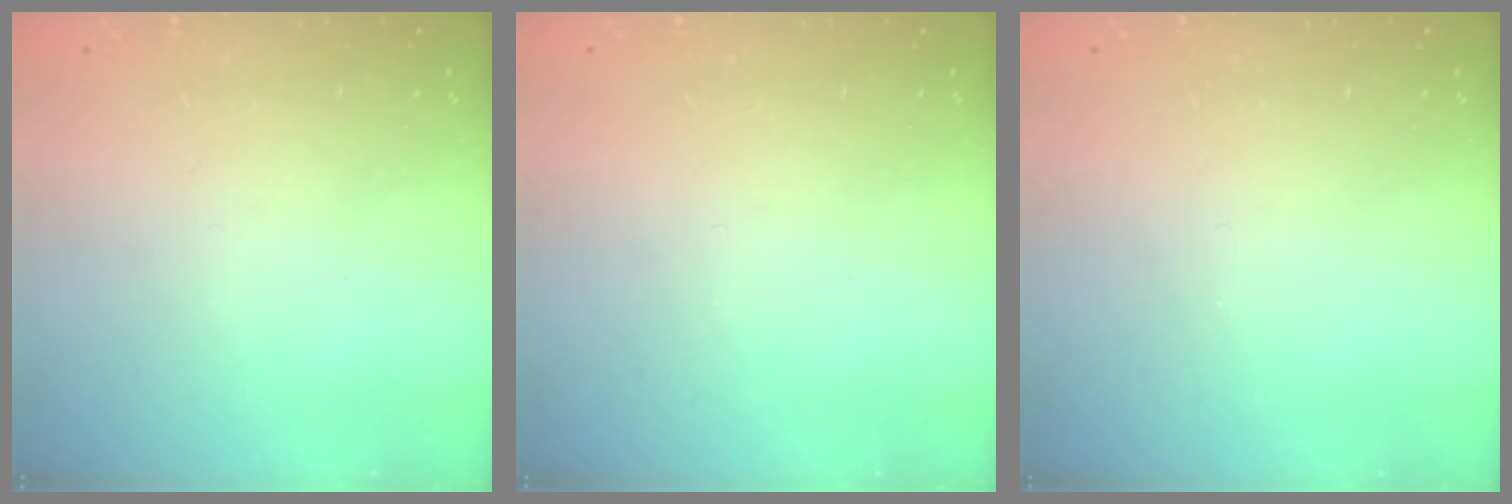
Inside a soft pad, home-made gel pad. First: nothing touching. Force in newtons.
{"total": 0.0}
{"total": 0.0}